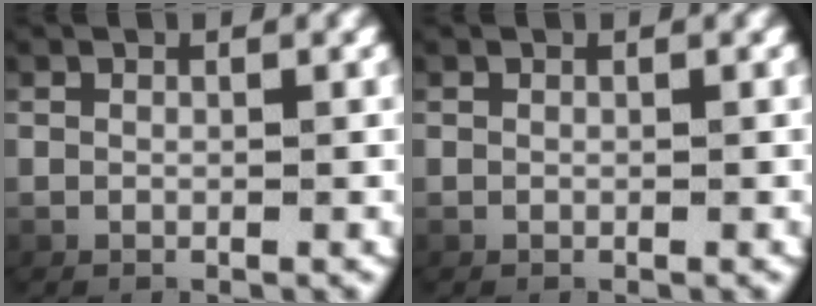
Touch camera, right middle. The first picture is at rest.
{"total": 0.0}